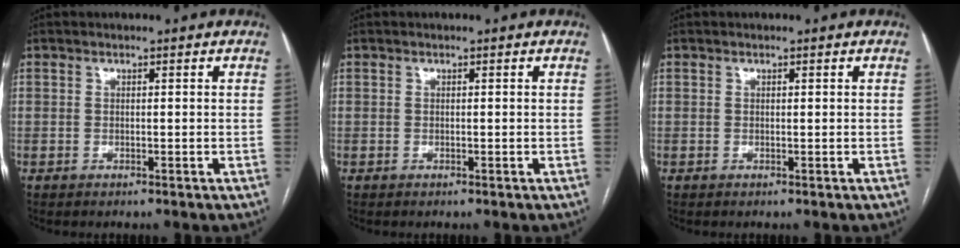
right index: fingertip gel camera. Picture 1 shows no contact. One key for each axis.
{"total": 0.0}
{"total": 0.0}